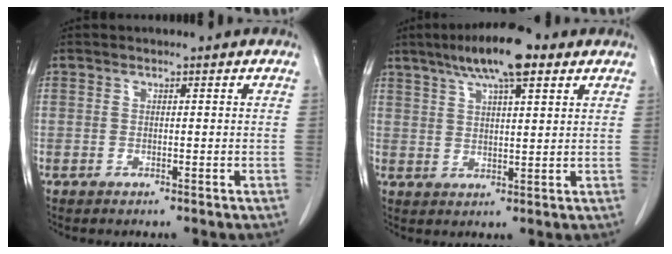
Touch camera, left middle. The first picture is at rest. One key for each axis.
{"total": 10.3, "fx": 6.5, "fy": 2.0, "fz": 7.7, "tx": -0.135, "ty": 0.019, "tz": 0.105}